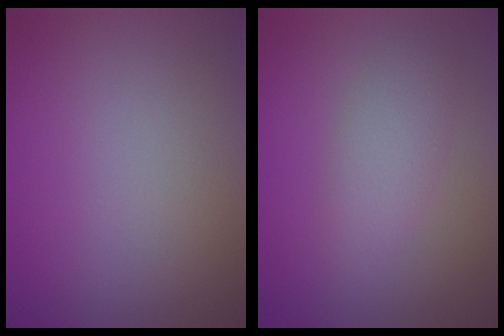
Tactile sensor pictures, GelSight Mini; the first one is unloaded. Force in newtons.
{"total": 2.7, "press": 2.7, "slide": 0.1}